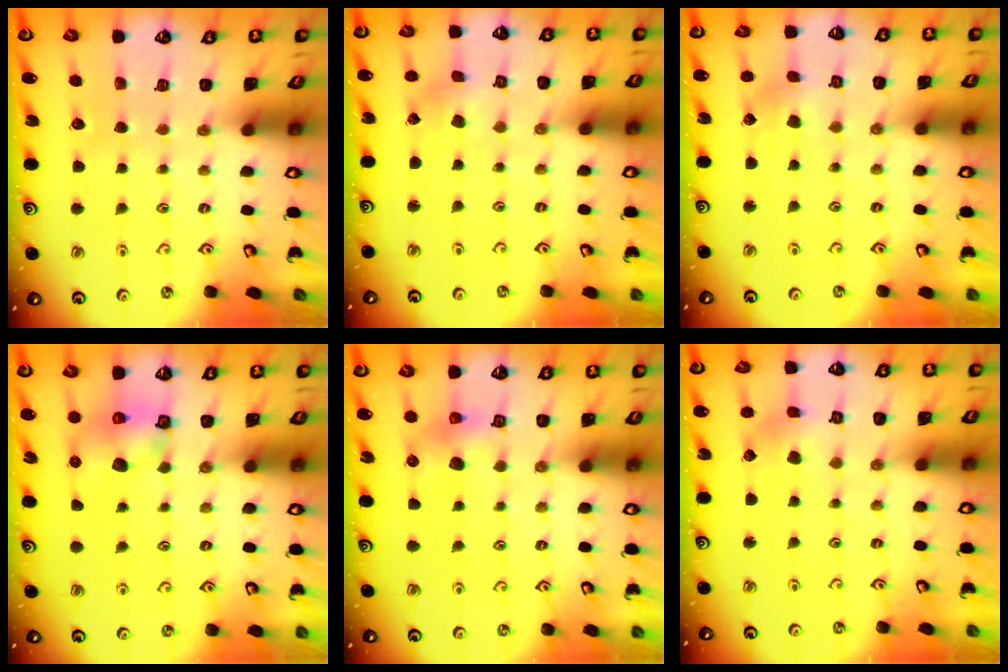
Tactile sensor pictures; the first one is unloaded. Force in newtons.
{"total": 1.1, "press": 1.0, "slide": 0.1}
{"total": 1.3, "press": 1.3, "slide": 0.1}
{"total": 8.7, "press": 8.7, "slide": 0.2}
{"total": 6.2, "press": 6.2, "slide": 0.2}
{"total": 2.3, "press": 2.3, "slide": 0.2}